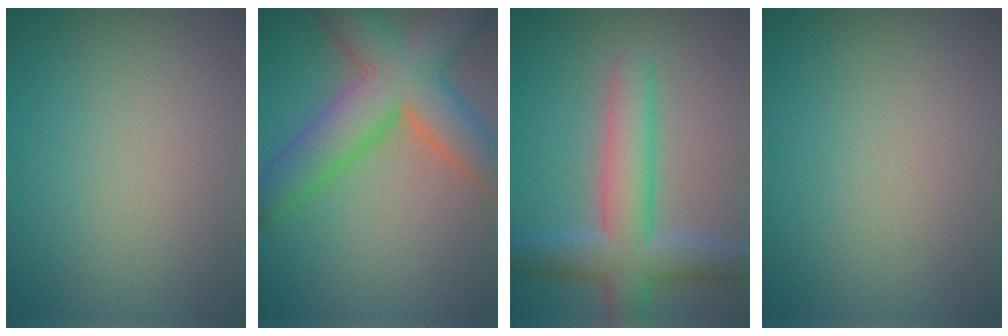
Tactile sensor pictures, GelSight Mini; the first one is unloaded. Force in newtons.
{"total": 9.4, "press": 9.4, "slide": 0.4}
{"total": 6.3, "press": 6.3, "slide": 0.2}
{"total": 0.0}